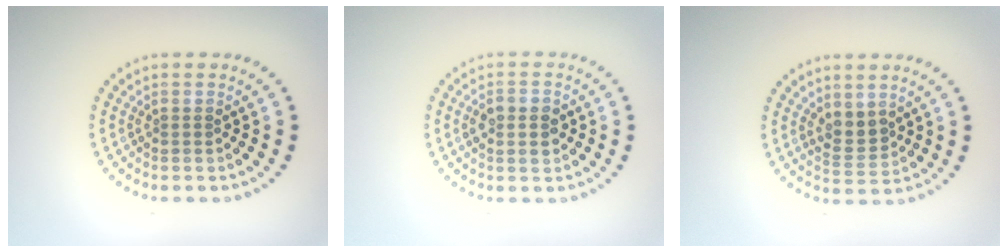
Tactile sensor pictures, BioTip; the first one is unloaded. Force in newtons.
{"total": 2.7, "press": 2.7, "slide": 0.1}
{"total": 2.5, "press": 2.2, "slide": 1.1}